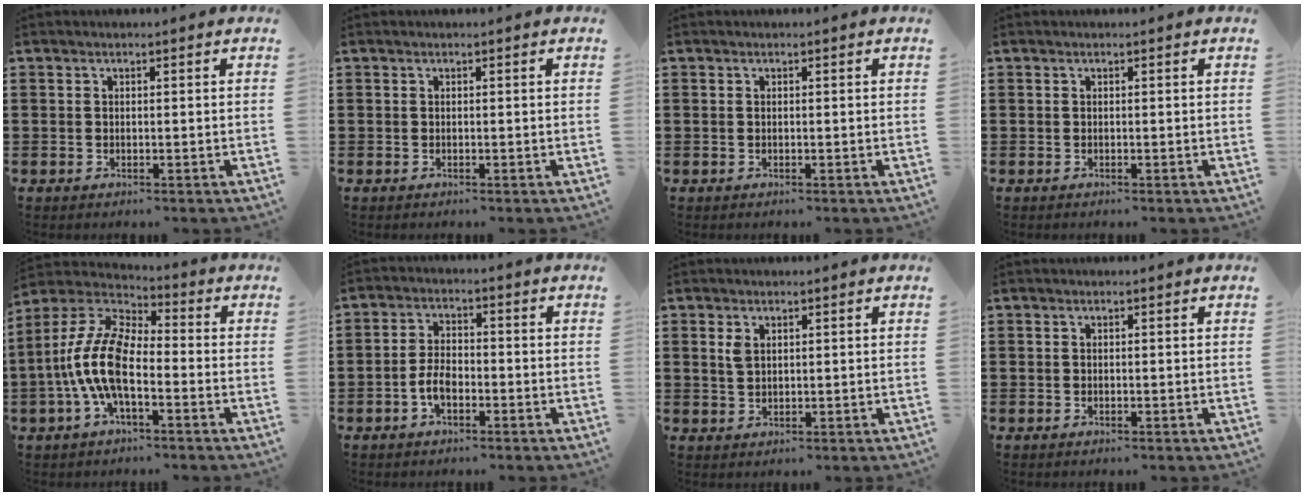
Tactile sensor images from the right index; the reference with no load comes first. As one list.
[{"total": 0.0}, {"total": 0.0}, {"total": 0.0}, {"total": 11.3, "force": [-2.8, 5.0, 9.8], "torque": [-0.240, -0.006, -0.059]}, {"total": 4.4, "force": [-1.7, 2.2, 3.4], "torque": [-0.081, -0.002, -0.037]}, {"total": 1.9, "force": [0.9, 1.0, 1.3], "torque": [-0.030, 0.003, 0.016]}, {"total": 0.0}]